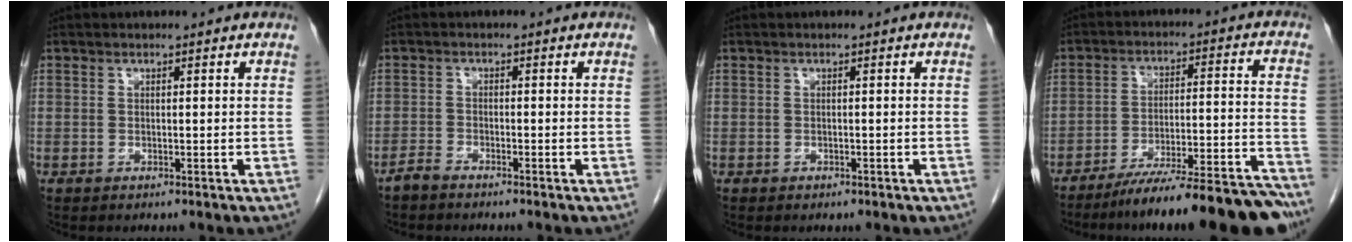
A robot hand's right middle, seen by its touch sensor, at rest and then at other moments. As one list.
[{"total": 1.9, "force": [-1.8, 0.3, 0.6], "torque": [-0.016, -0.002, -0.034]}, {"total": 0.0}, {"total": 18.7, "force": [-16.3, 0.5, 9.0], "torque": [-0.096, 0.015, -0.241]}]